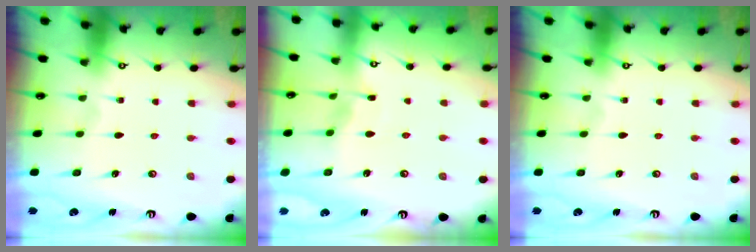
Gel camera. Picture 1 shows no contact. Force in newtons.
{"total": 3.0, "press": 2.9, "slide": 0.4}
{"total": 0.0}